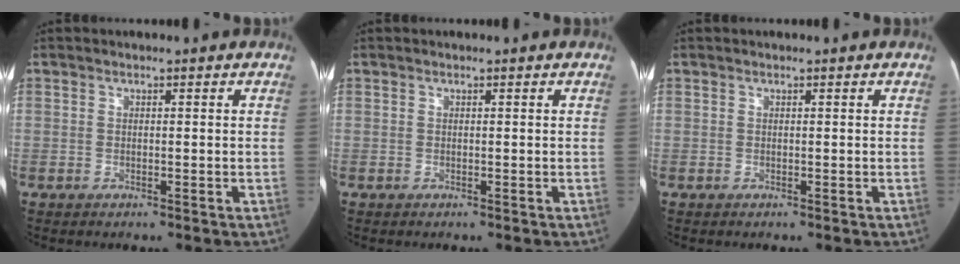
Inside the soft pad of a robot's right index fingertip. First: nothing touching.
{"total": 0.0}
{"total": 0.0}